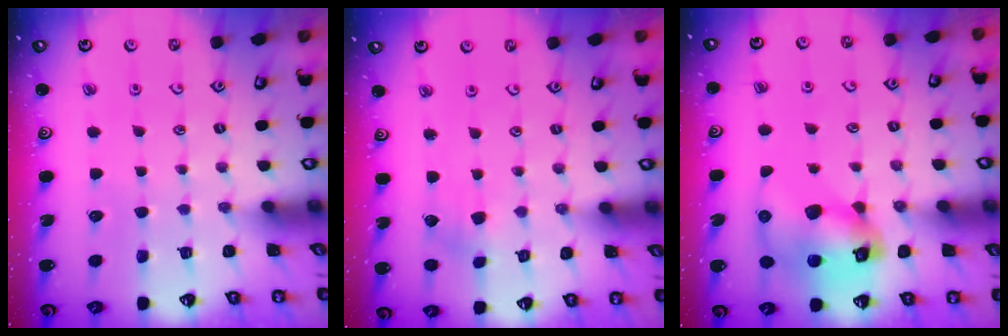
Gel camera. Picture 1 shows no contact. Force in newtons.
{"total": 2.7, "press": 2.7, "slide": 0.3}
{"total": 13.8, "press": 13.6, "slide": 2.1}